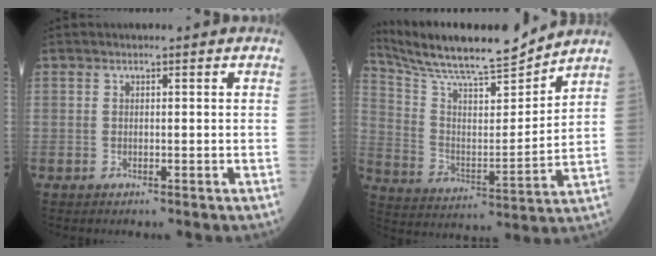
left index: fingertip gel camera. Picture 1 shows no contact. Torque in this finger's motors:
{"motor_torque": [0.87, -1.28, 0.09, 0.08]}